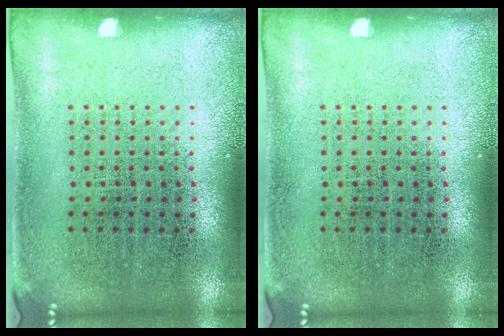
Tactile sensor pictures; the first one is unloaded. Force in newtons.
{"total": 0.0}